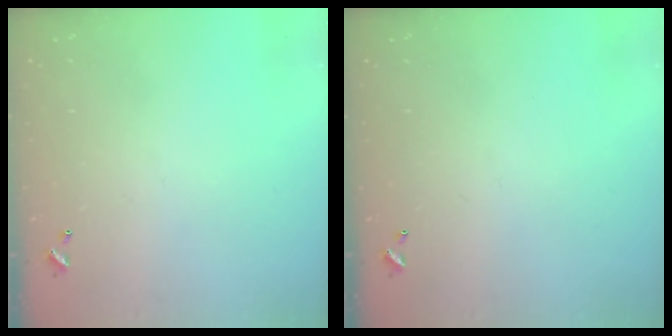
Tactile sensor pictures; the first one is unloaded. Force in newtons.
{"total": 0.0}